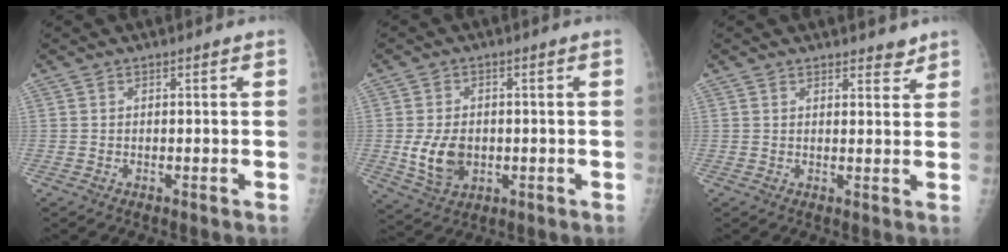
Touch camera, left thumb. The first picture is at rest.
{"total": 7.8, "force": [-1.0, 5.6, 5.4], "torque": [-0.081, -0.004, -0.006]}
{"total": 2.9, "force": [2.4, 1.1, 1.0], "torque": [0.005, -0.014, 0.031]}